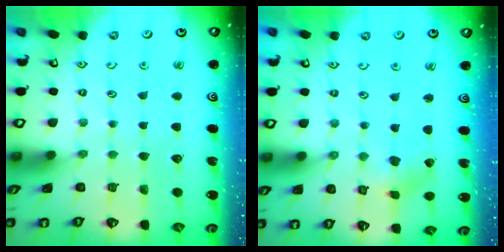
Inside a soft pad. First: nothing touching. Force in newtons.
{"total": 1.3, "press": 1.2, "slide": 0.3}